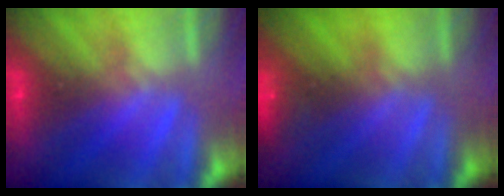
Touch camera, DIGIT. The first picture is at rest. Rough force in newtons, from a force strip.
{"total": 2.3}